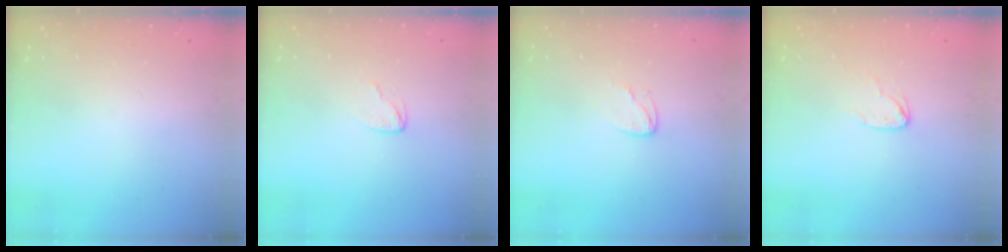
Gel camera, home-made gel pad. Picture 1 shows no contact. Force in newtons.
{"total": 3.6, "press": 3.6, "slide": 0.3}
{"total": 4.3, "press": 4.2, "slide": 0.5}
{"total": 4.4, "press": 4.4, "slide": 0.3}